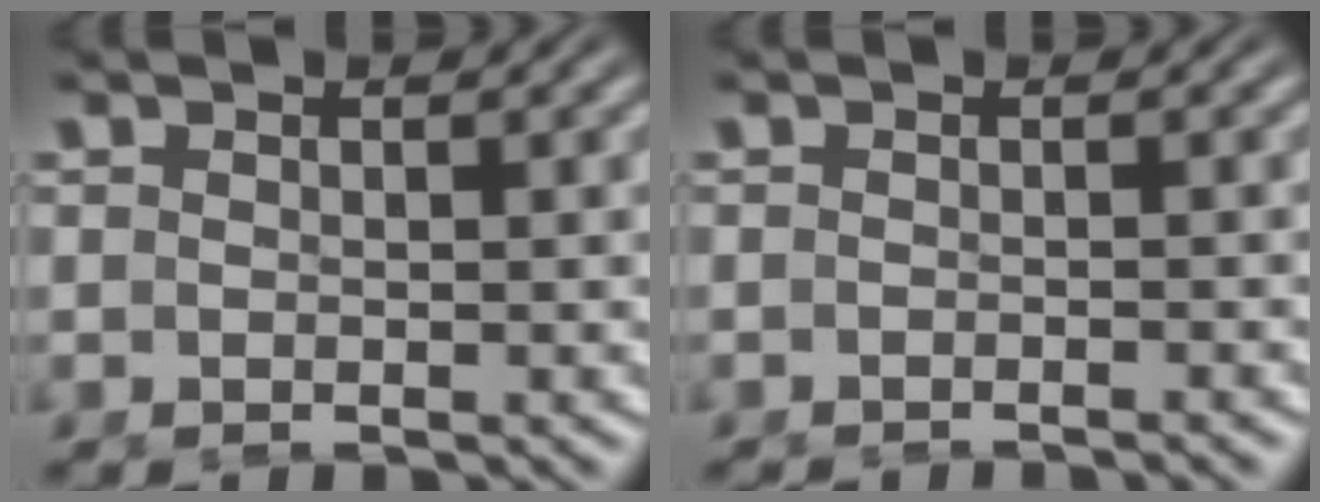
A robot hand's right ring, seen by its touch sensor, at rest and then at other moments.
{"total": 1.9, "force": [-1.8, -0.4, 0.2], "torque": [-0.002, -0.010, -0.024]}